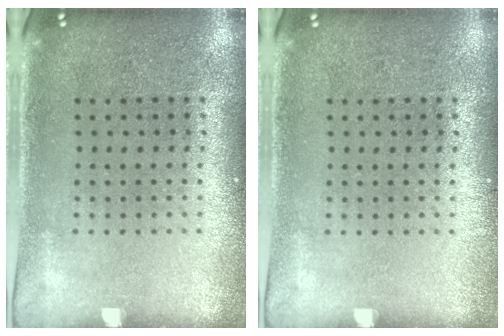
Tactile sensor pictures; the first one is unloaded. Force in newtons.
{"total": 0.0}